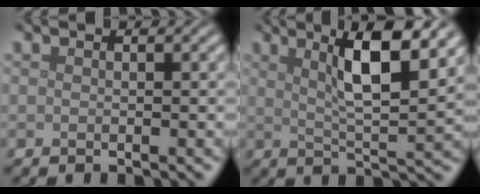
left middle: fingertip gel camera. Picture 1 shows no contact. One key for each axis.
{"total": 7.9, "fx": 3.6, "fy": 1.7, "fz": 6.8, "tx": -0.099, "ty": 0.007, "tz": 0.060}